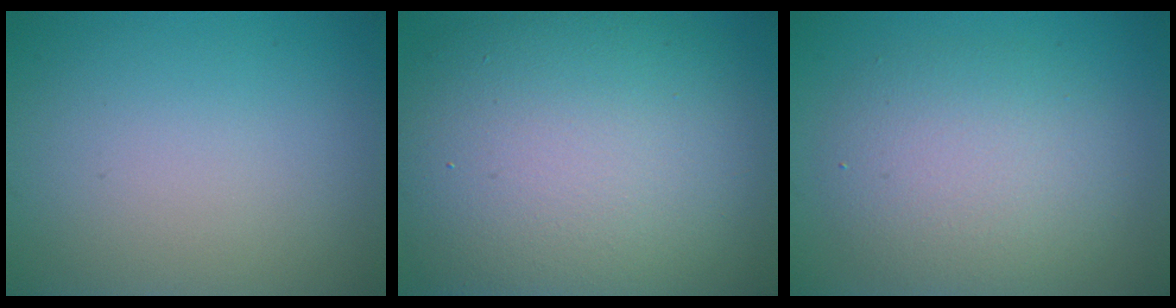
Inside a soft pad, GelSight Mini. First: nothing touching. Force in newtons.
{"total": 14.5, "press": 14.5, "slide": 0.9}
{"total": 5.1, "press": 5.0, "slide": 0.4}